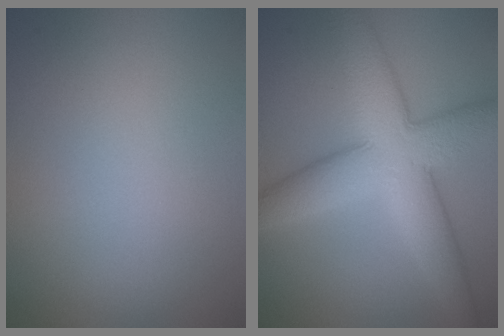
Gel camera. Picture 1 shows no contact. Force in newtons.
{"total": 8.4, "press": 8.4, "slide": 0.3}